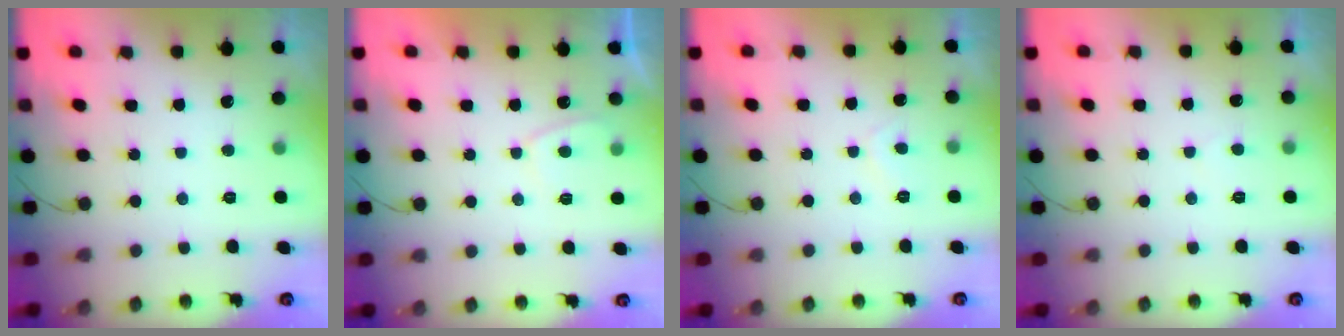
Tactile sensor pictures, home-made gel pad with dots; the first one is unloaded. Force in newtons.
{"total": 2.7, "press": 2.6, "slide": 0.8}
{"total": 2.0, "press": 1.9, "slide": 0.6}
{"total": 3.0, "press": 3.0, "slide": 0.3}